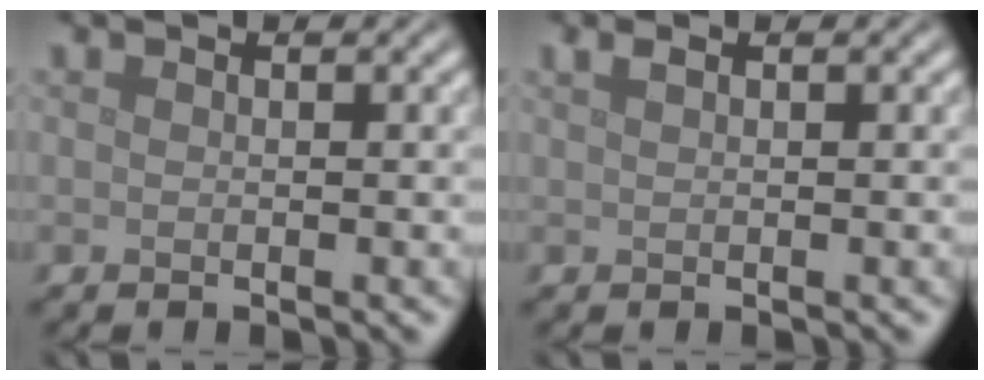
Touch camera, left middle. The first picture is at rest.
{"total": 0.9, "force": [0.6, 0.3, 0.6], "torque": [-0.013, 0.005, 0.011]}